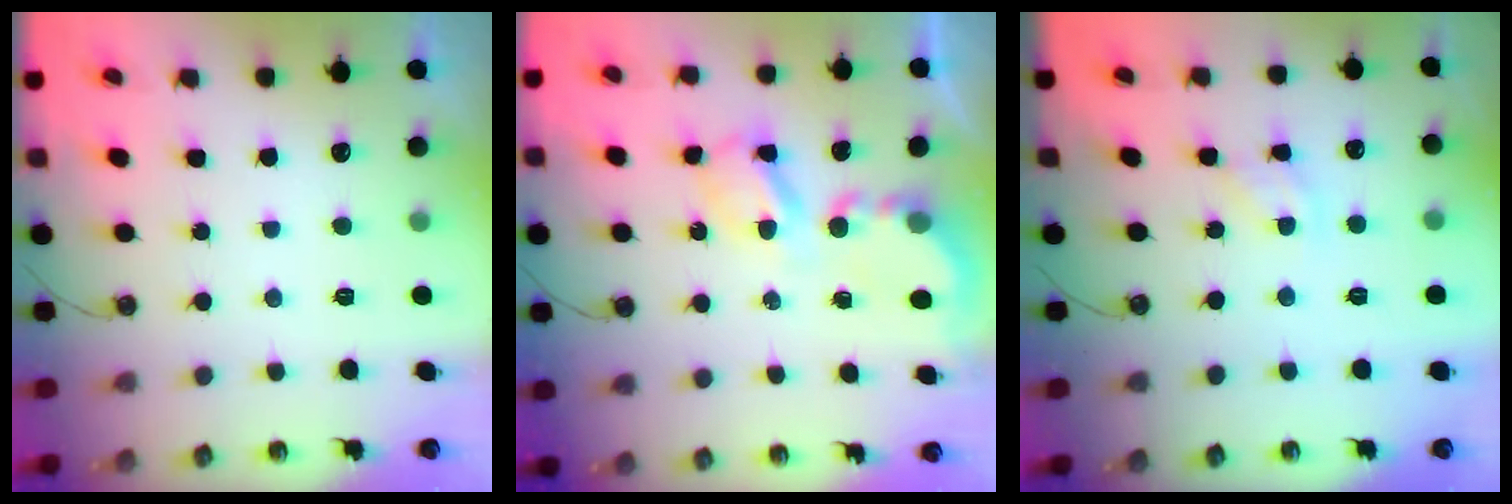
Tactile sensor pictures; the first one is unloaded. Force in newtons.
{"total": 6.2, "press": 6.2, "slide": 0.5}
{"total": 4.7, "press": 4.7, "slide": 0.1}